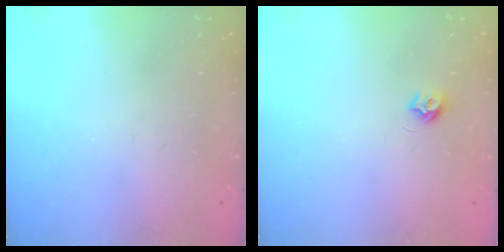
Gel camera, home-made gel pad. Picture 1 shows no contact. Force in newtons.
{"total": 6.4, "press": 6.3, "slide": 0.6}